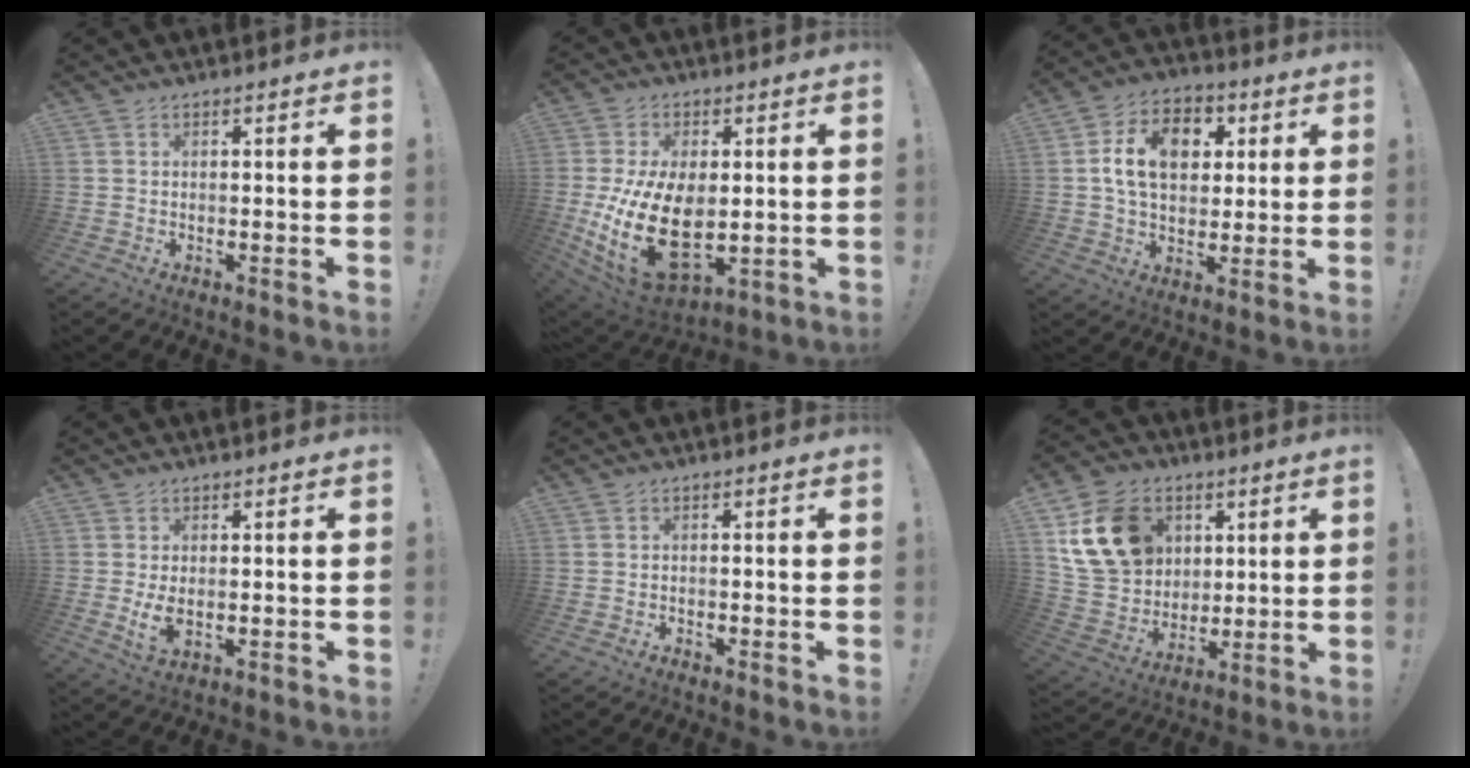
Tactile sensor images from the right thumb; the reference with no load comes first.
{"total": 21.2, "force": [-2.1, 13.0, 16.6], "torque": [-0.316, -0.004, -0.021]}
{"total": 14.9, "force": [3.7, 10.6, 9.8], "torque": [-0.153, 0.006, 0.073]}
{"total": 4.4, "force": [-0.1, 2.3, 3.7], "torque": [-0.057, -0.010, -0.002]}
{"total": 0.8, "force": [-0.8, 0.0, 0.2], "torque": [-0.007, 0.003, -0.014]}
{"total": 17.8, "force": [6.6, 14.0, 8.7], "torque": [-0.154, -0.009, 0.137]}